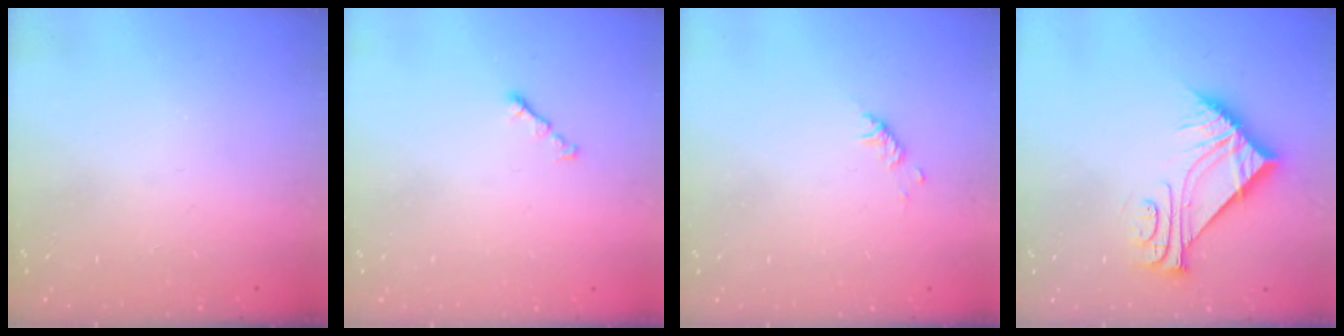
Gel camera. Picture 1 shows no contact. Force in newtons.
{"total": 0.8, "press": 0.7, "slide": 0.4}
{"total": 2.9, "press": 2.9, "slide": 0.6}
{"total": 9.3, "press": 9.3, "slide": 0.5}